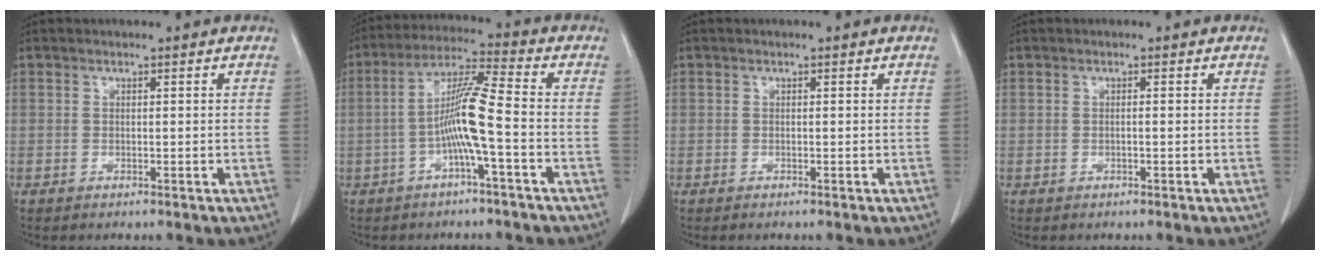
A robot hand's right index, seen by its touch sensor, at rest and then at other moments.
{"total": 9.0, "force": [-2.2, -0.2, 8.7], "torque": [-0.172, 0.017, -0.044]}
{"total": 0.7, "force": [-0.3, 0.4, 0.5], "torque": [-0.013, -0.001, -0.004]}
{"total": 0.7, "force": [-0.1, 0.3, 0.7], "torque": [-0.017, 0.003, -0.001]}